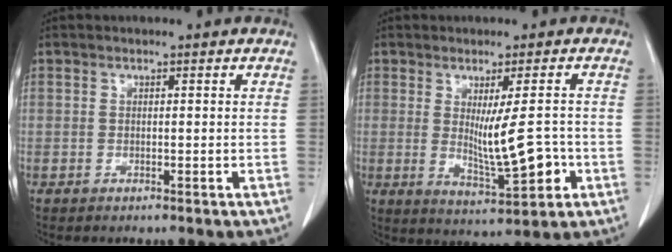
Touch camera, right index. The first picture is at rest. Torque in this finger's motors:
{"motor_torque": [0.58, 0.40, 0.23, 0.08]}